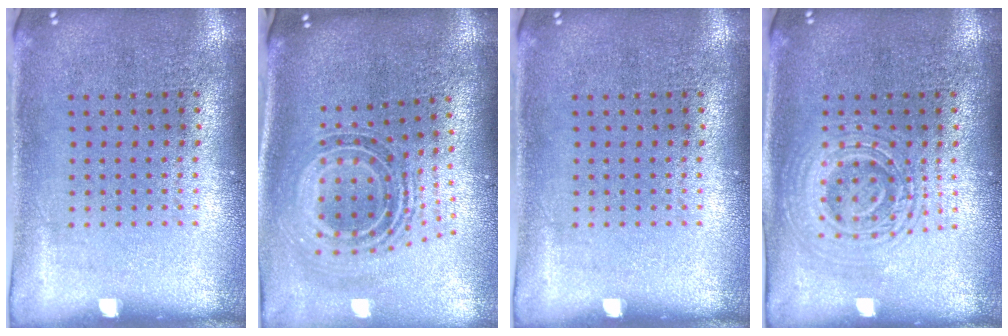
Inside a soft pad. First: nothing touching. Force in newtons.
{"total": 1.3, "press": 1.1, "slide": 0.8}
{"total": 0.0}
{"total": 2.8, "press": 2.8, "slide": 0.5}